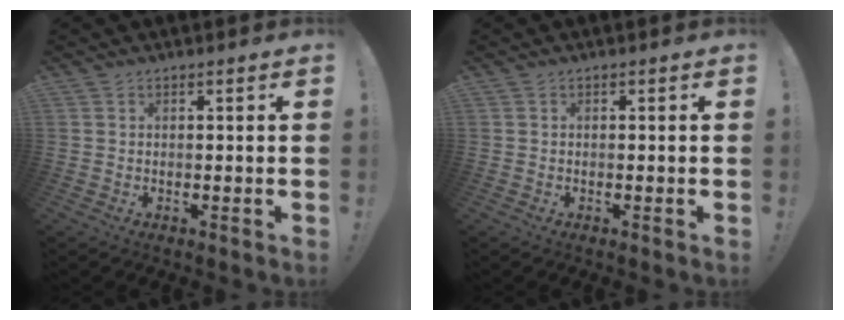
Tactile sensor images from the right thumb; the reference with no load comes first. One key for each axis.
{"total": 0.0}